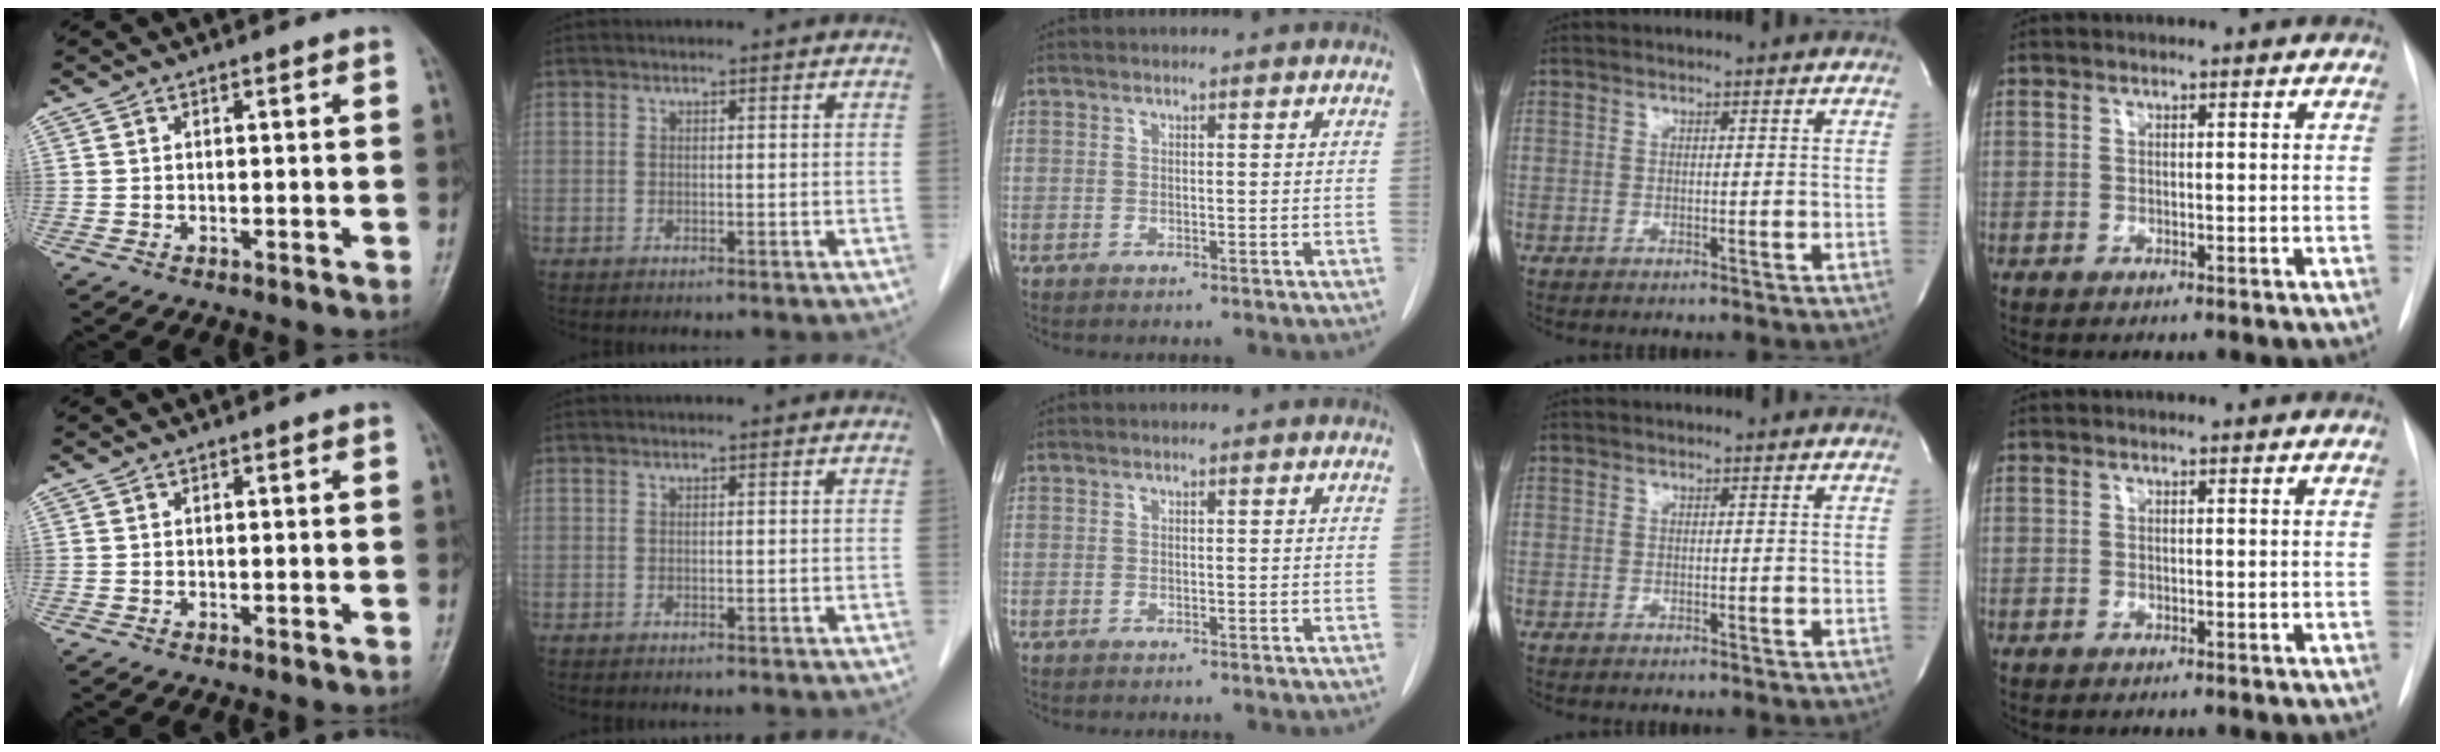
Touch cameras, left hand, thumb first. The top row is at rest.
{}